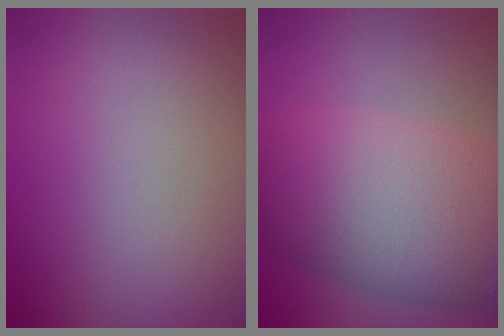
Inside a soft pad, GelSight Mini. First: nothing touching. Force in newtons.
{"total": 10.7, "press": 10.7, "slide": 0.2}